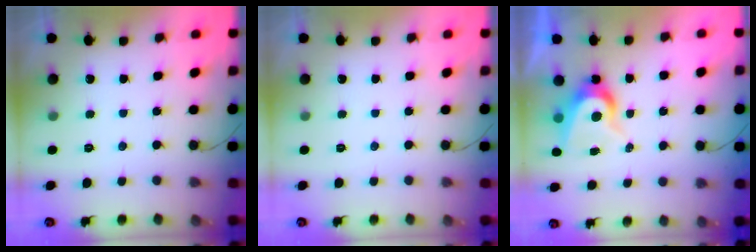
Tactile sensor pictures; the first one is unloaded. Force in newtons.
{"total": 0.0}
{"total": 7.8, "press": 7.8, "slide": 0.3}